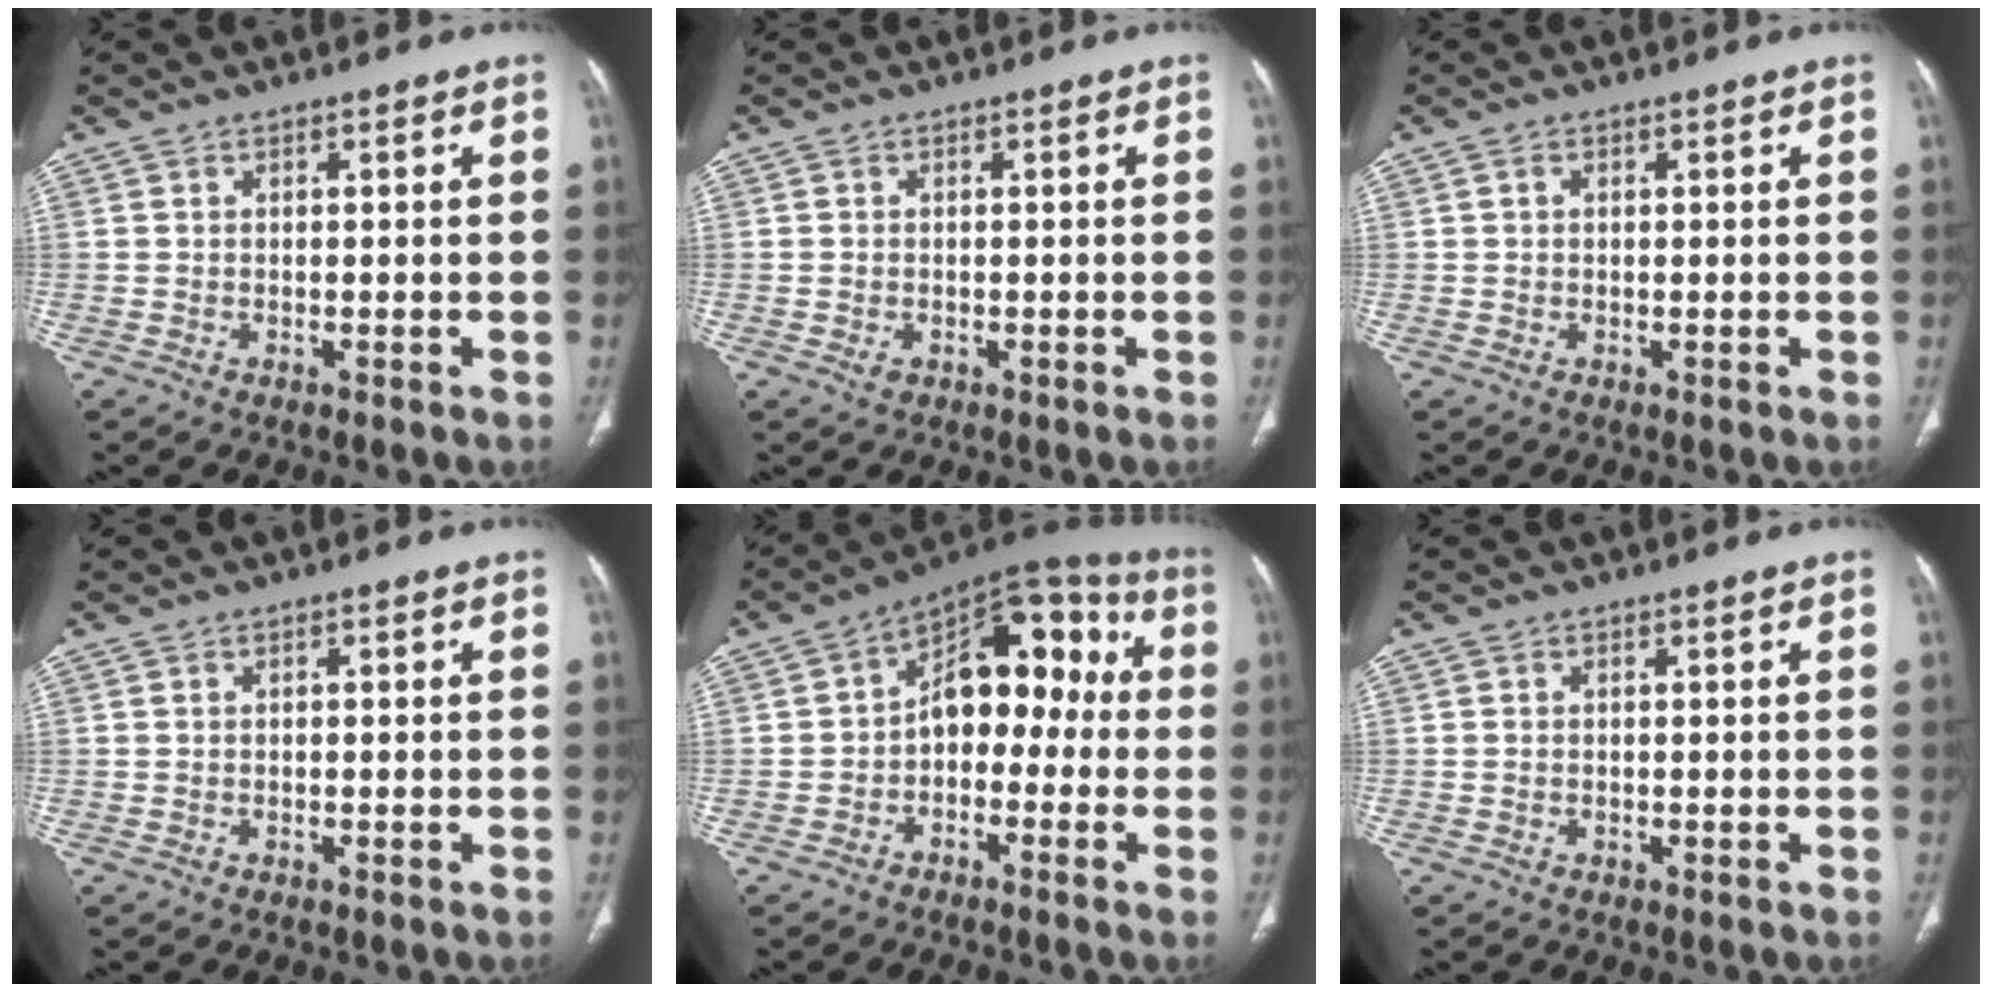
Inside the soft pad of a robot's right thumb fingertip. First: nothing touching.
{"total": 1.3, "force": [-0.3, 1.0, 0.8], "torque": [-0.017, 0.004, -0.002]}
{"total": 0.7, "force": [0.2, 0.5, 0.4], "torque": [-0.006, 0.003, 0.004]}
{"total": 0.0}
{"total": 14.1, "force": [-0.6, 9.1, 10.8], "torque": [-0.106, 0.057, -0.026]}
{"total": 0.0}